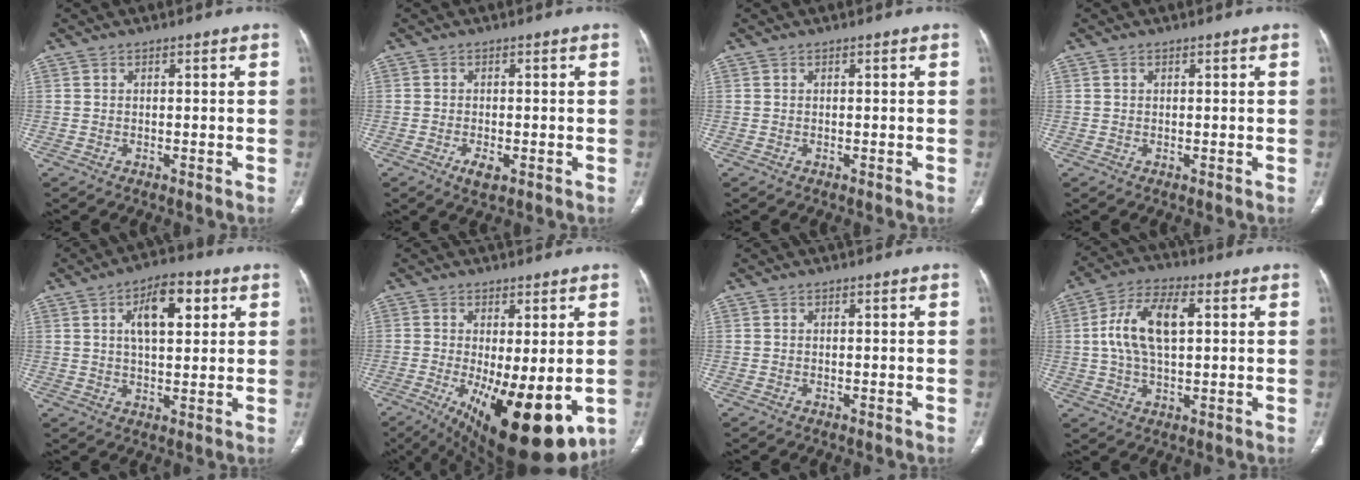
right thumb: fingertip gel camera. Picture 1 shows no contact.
{"total": 2.7, "force": [-1.2, 1.2, 2.2], "torque": [-0.038, -0.002, -0.020]}
{"total": 0.0}
{"total": 0.0}
{"total": 10.3, "force": [3.5, 4.9, 8.4], "torque": [-0.111, 0.001, 0.054]}
{"total": 18.0, "force": [-5.1, 6.6, 15.9], "torque": [-0.219, -0.032, -0.055]}
{"total": 0.0}
{"total": 11.8, "force": [1.9, 6.0, 10.0], "torque": [-0.193, 0.017, 0.032]}